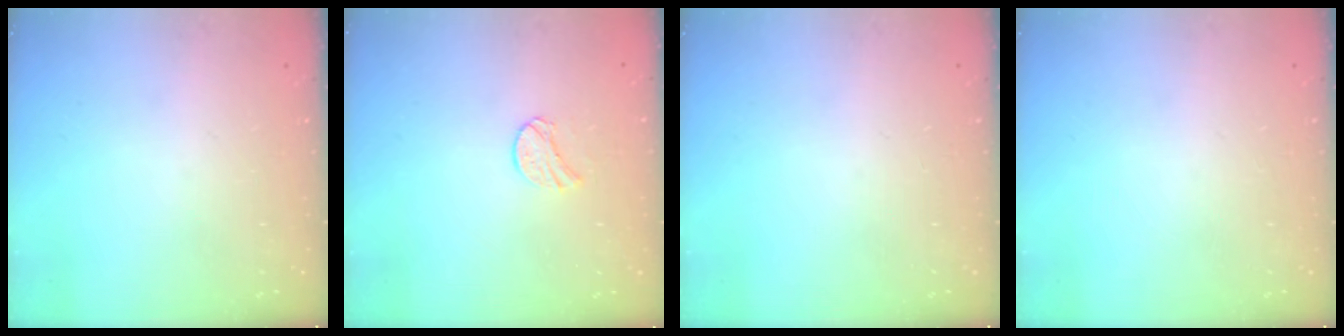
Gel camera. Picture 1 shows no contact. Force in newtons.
{"total": 7.1, "press": 7.0, "slide": 0.6}
{"total": 0.0}
{"total": 0.0}